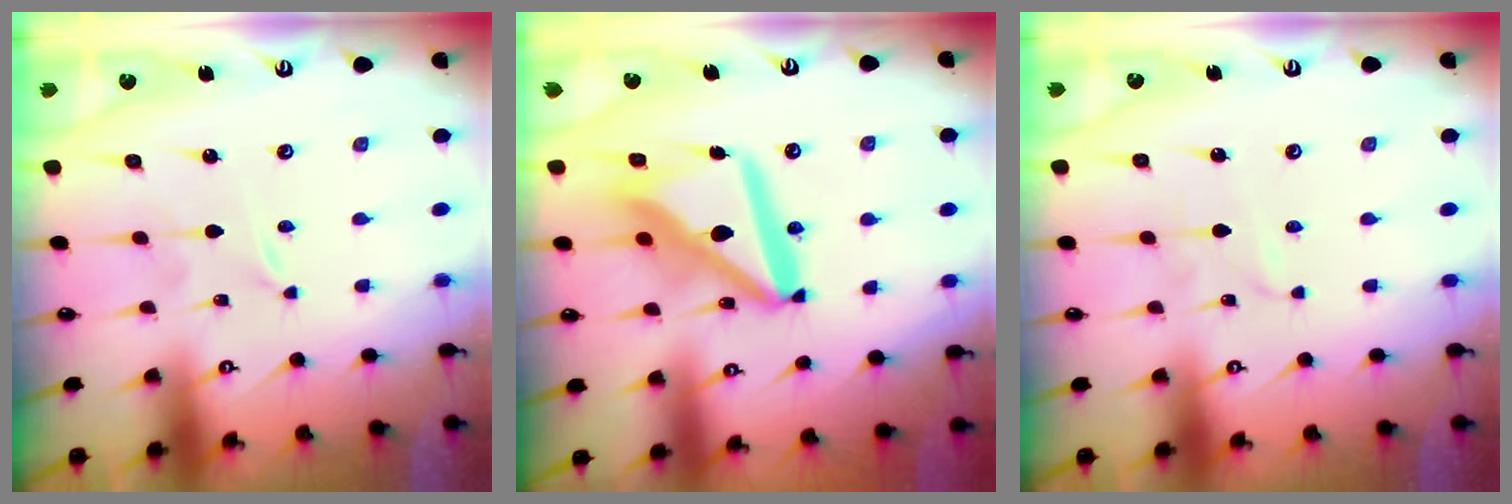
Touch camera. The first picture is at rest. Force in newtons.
{"total": 16.9, "press": 16.8, "slide": 2.0}
{"total": 1.2, "press": 1.2, "slide": 0.1}